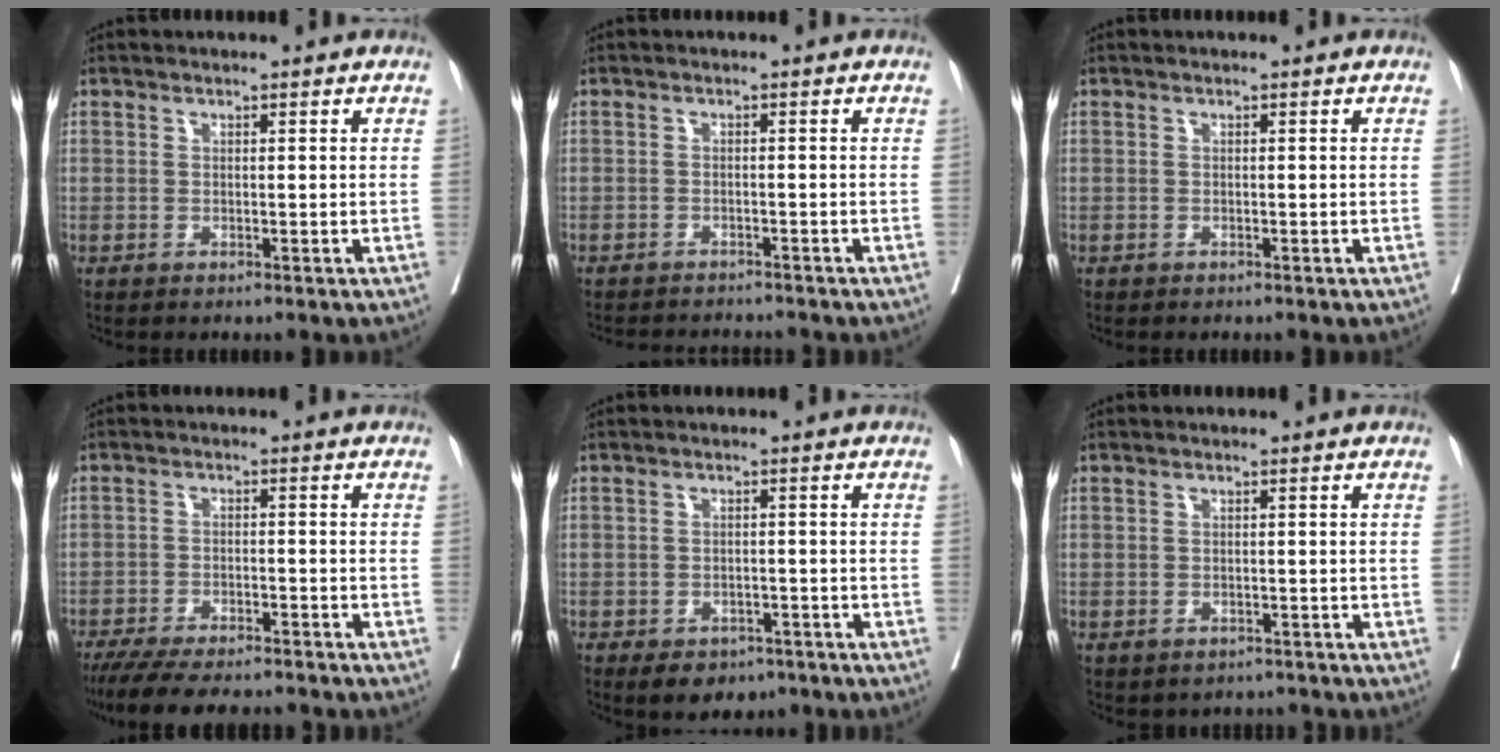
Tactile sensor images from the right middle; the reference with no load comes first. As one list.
[{"total": 6.0, "force": [-5.8, 1.0, 1.1], "torque": [-0.009, -0.005, -0.080]}, {"total": 0.0}, {"total": 13.4, "force": [-11.7, 2.5, 5.9], "torque": [-0.097, -0.013, -0.171]}, {"total": 4.3, "force": [-2.7, 3.0, 1.5], "torque": [-0.012, 0.004, -0.030]}, {"total": 3.5, "force": [-2.7, 2.2, 0.5], "torque": [-0.002, 0.013, -0.032]}]